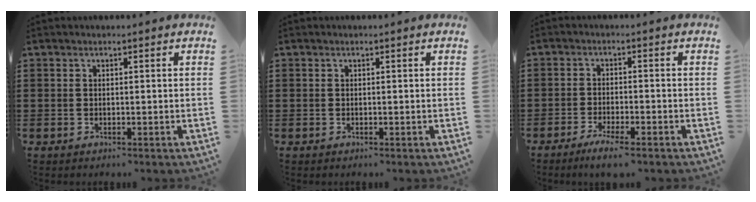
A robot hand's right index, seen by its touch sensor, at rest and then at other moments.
{"total": 0.0}
{"total": 3.0, "force": [-2.6, 0.0, 1.6], "torque": [-0.034, -0.002, -0.050]}